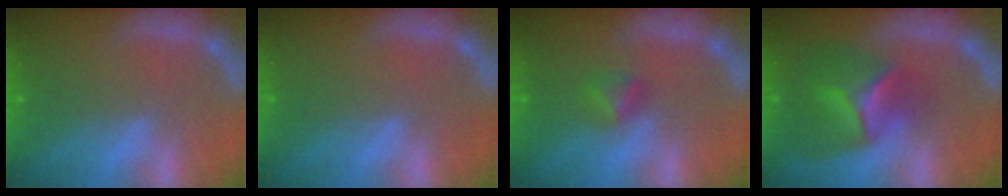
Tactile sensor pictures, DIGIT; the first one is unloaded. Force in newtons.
{"total": 0.0}
{"total": 1.9}
{"total": 6.9}